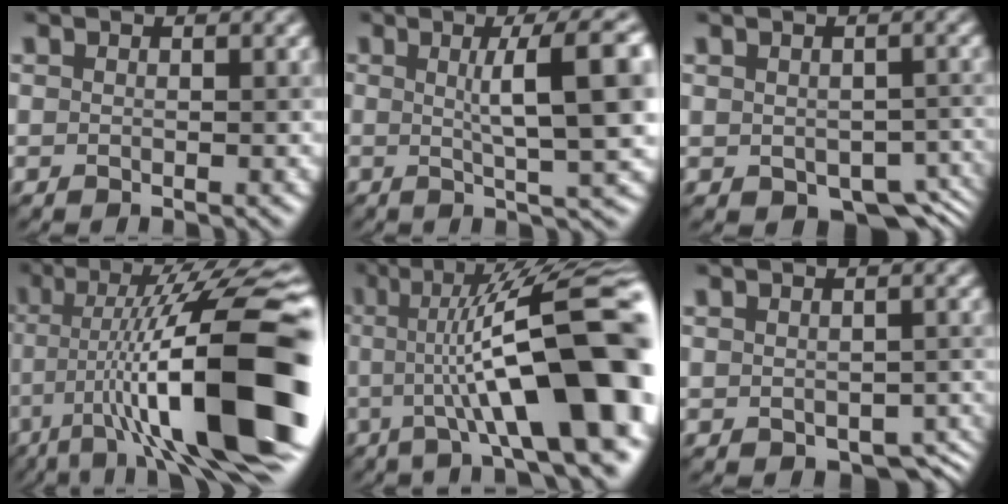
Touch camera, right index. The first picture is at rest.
{"total": 8.8, "force": [1.4, 1.4, 8.6], "torque": [-0.095, 0.016, 0.027]}
{"total": 6.1, "force": [-3.0, 3.4, 4.0], "torque": [-0.051, -0.027, -0.021]}
{"total": 16.3, "force": [-3.7, 4.2, 15.3], "torque": [-0.217, 0.030, -0.052]}
{"total": 14.8, "force": [-0.8, 3.3, 14.4], "torque": [-0.177, 0.031, -0.010]}
{"total": 4.2, "force": [-2.3, 2.4, 2.5], "torque": [-0.027, -0.023, -0.006]}